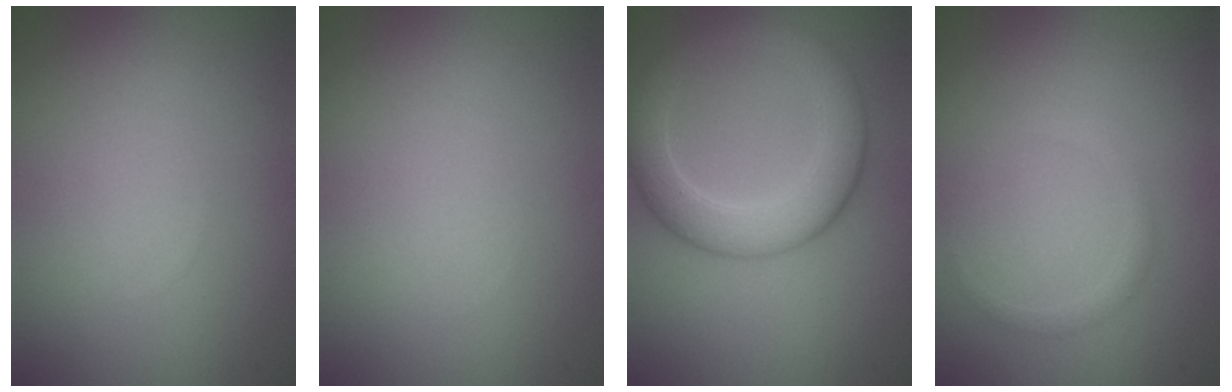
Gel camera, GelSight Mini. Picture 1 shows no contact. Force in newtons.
{"total": 0.0}
{"total": 5.5, "press": 5.5, "slide": 0.2}
{"total": 0.9, "press": 0.9, "slide": 0.1}